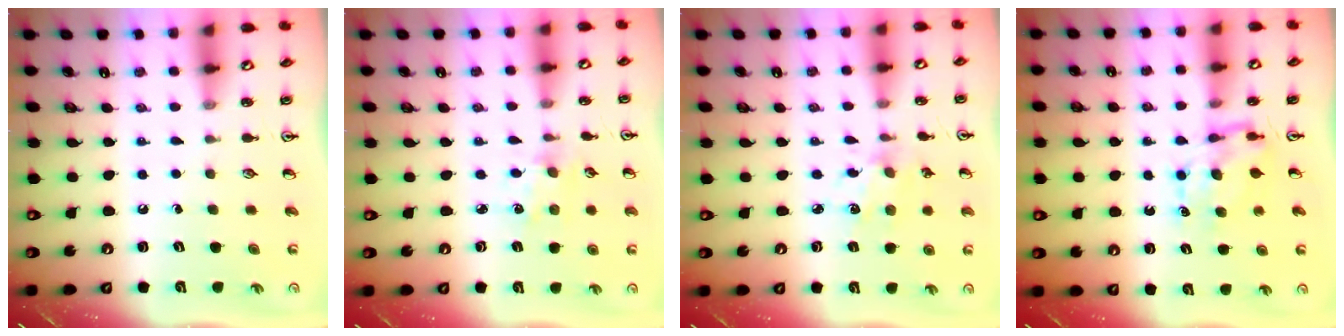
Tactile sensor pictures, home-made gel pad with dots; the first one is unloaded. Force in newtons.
{"total": 1.2, "press": 1.2, "slide": 0.2}
{"total": 3.6, "press": 3.6, "slide": 0.4}
{"total": 6.6, "press": 6.5, "slide": 0.6}